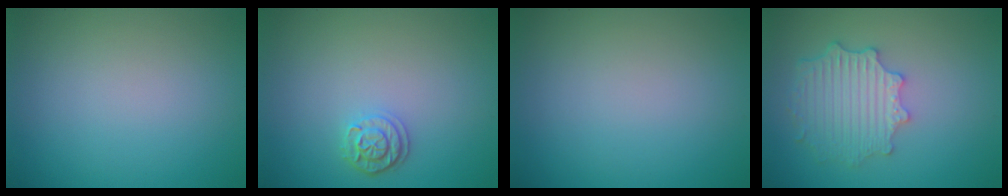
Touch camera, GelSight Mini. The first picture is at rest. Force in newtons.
{"total": 2.1, "press": 1.9, "slide": 0.9}
{"total": 0.0}
{"total": 4.8, "press": 3.9, "slide": 2.7}